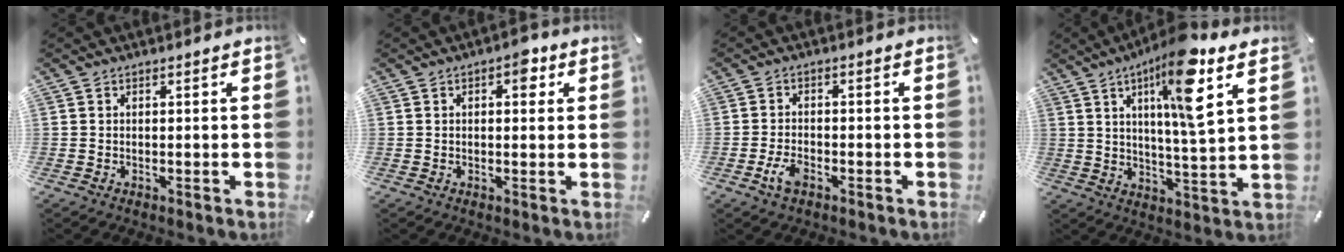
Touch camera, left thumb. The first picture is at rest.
{"total": 4.5, "force": [1.5, 2.4, 3.5], "torque": [-0.034, -0.007, 0.015]}
{"total": 4.0, "force": [-2.1, 2.2, 2.7], "torque": [-0.062, 0.004, -0.041]}
{"total": 15.2, "force": [7.3, 2.9, 13.0], "torque": [-0.210, -0.024, 0.111]}